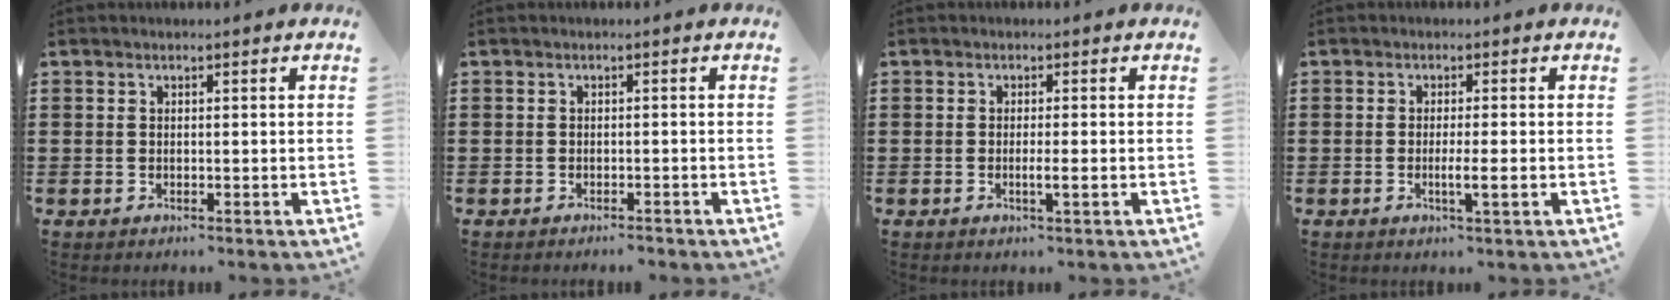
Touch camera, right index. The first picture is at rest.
{"total": 0.8, "force": [-0.8, 0.1, 0.2], "torque": [-0.008, -0.002, -0.015]}
{"total": 2.1, "force": [-0.6, -0.1, 2.0], "torque": [-0.032, -0.005, -0.012]}
{"total": 2.9, "force": [-0.9, -0.1, 2.8], "torque": [-0.046, -0.007, -0.018]}